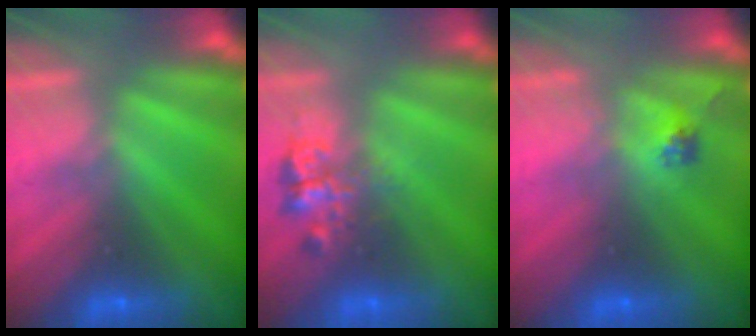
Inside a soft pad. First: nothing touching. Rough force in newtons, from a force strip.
{"total": 2.4}
{"total": 2.4}